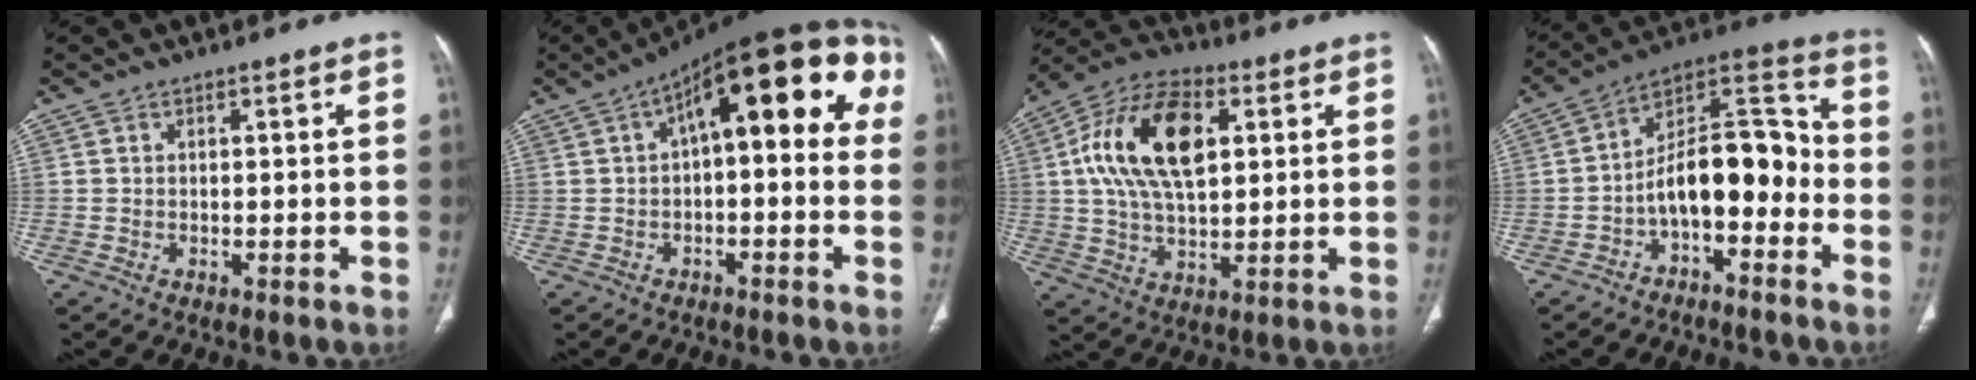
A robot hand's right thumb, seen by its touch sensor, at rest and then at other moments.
{"total": 18.8, "force": [3.8, 7.9, 16.6], "torque": [-0.189, 0.047, 0.036]}
{"total": 18.2, "force": [4.2, 9.9, 14.7], "torque": [-0.260, 0.011, 0.070]}
{"total": 14.1, "force": [-4.2, 7.2, 11.4], "torque": [-0.155, 0.081, -0.075]}